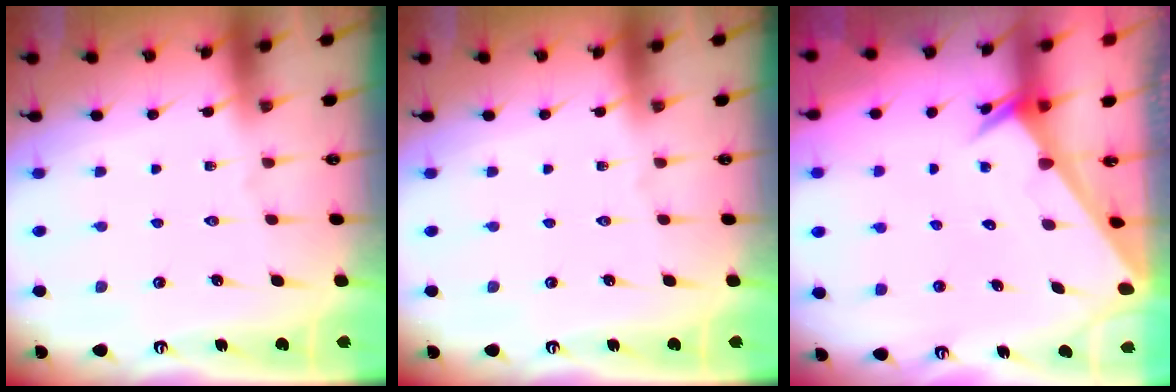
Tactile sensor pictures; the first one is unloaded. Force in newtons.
{"total": 0.0}
{"total": 2.1, "press": 2.1, "slide": 0.1}